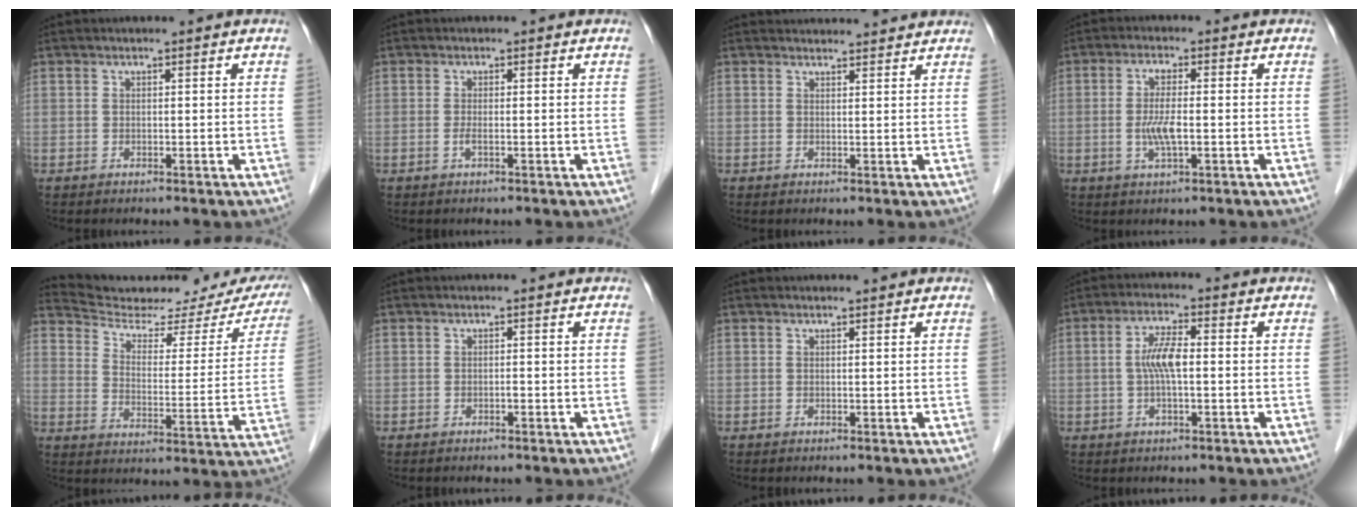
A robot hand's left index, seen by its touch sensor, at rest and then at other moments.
{"total": 0.9, "force": [-0.4, 0.0, 0.8], "torque": [-0.018, 0.000, -0.007]}
{"total": 5.8, "force": [5.6, 1.4, 0.5], "torque": [0.001, 0.025, 0.060]}
{"total": 4.6, "force": [-0.7, 0.6, 4.5], "torque": [-0.096, -0.005, -0.014]}
{"total": 21.1, "force": [19.5, 3.5, 7.3], "torque": [-0.095, -0.041, 0.255]}
{"total": 0.0}
{"total": 1.0, "force": [1.0, 0.2, 0.1], "torque": [-0.010, 0.006, 0.013]}
{"total": 5.1, "force": [-0.1, 1.1, 4.9], "torque": [-0.106, 0.007, -0.004]}